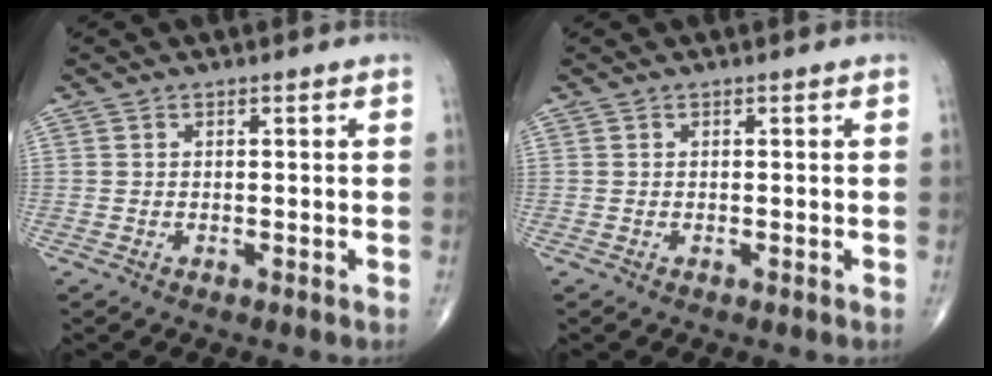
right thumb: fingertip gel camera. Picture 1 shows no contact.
{"total": 0.0}